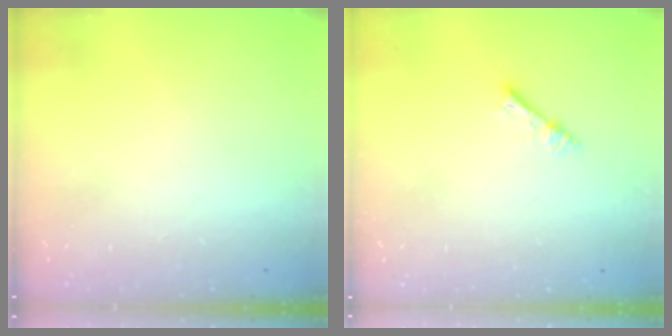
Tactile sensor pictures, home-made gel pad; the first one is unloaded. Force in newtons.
{"total": 1.8, "press": 1.8, "slide": 0.1}